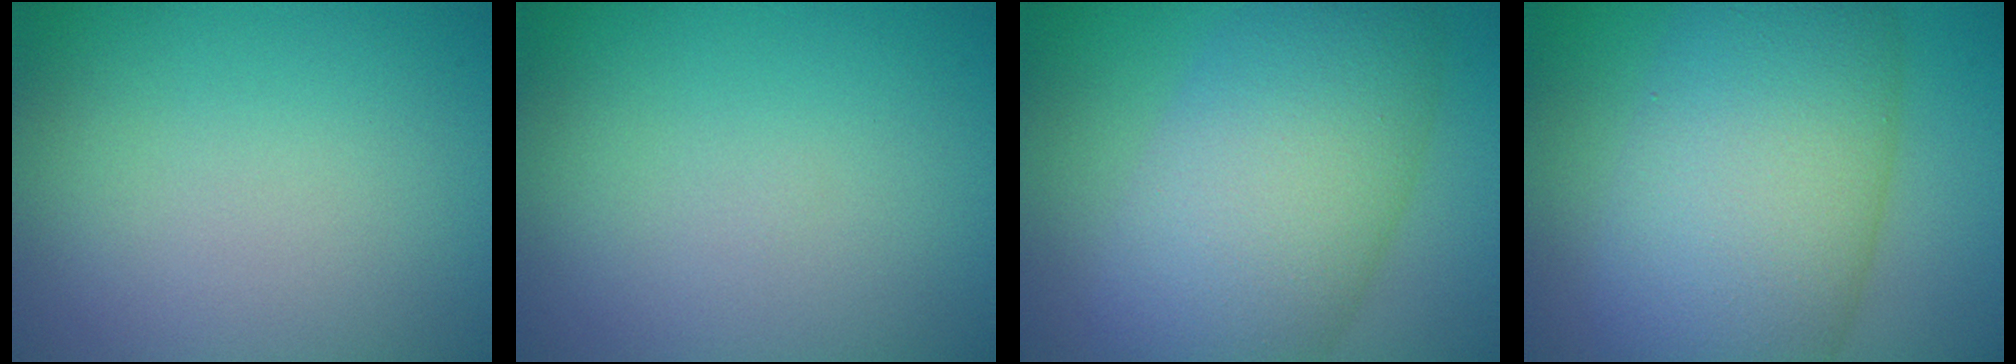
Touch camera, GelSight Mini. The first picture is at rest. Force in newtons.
{"total": 0.0}
{"total": 10.8, "press": 10.8, "slide": 0.1}
{"total": 13.0, "press": 13.0, "slide": 0.1}